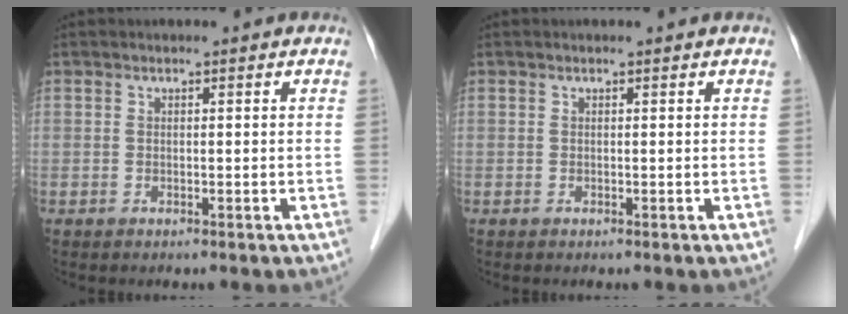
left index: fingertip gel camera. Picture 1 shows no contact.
{"total": 0.0}